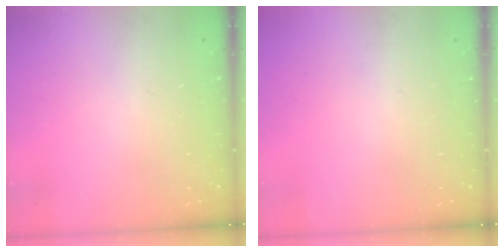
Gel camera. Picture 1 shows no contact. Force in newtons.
{"total": 0.0}